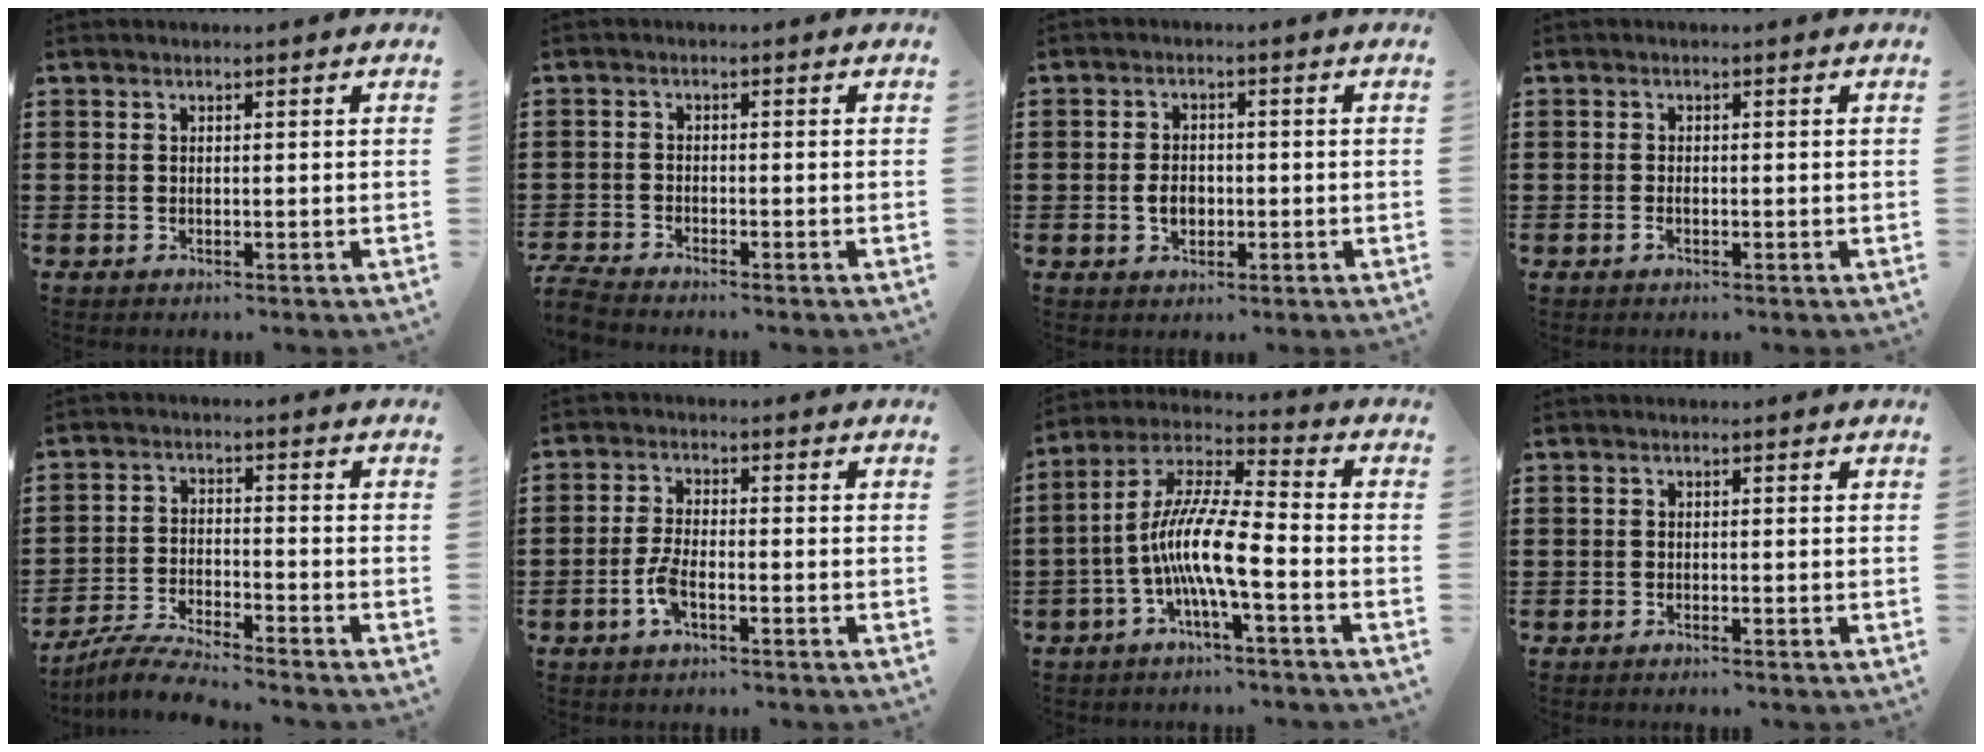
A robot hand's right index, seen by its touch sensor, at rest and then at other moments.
{"total": 2.7, "force": [-2.7, 0.1, 0.1], "torque": [-0.013, -0.001, -0.059]}
{"total": 3.2, "force": [-0.6, 2.2, 2.3], "torque": [-0.047, 0.001, -0.011]}
{"total": 0.8, "force": [-0.5, 0.1, 0.7], "torque": [-0.015, -0.009, -0.006]}
{"total": 5.5, "force": [-5.3, 0.1, 1.6], "torque": [-0.039, -0.006, -0.105]}
{"total": 4.0, "force": [-1.9, 1.2, 3.3], "torque": [-0.085, -0.006, -0.042]}
{"total": 10.4, "force": [-3.7, 1.4, 9.6], "torque": [-0.206, -0.020, -0.075]}
{"total": 0.5, "force": [-0.5, 0.0, 0.2], "torque": [-0.005, -0.001, -0.010]}